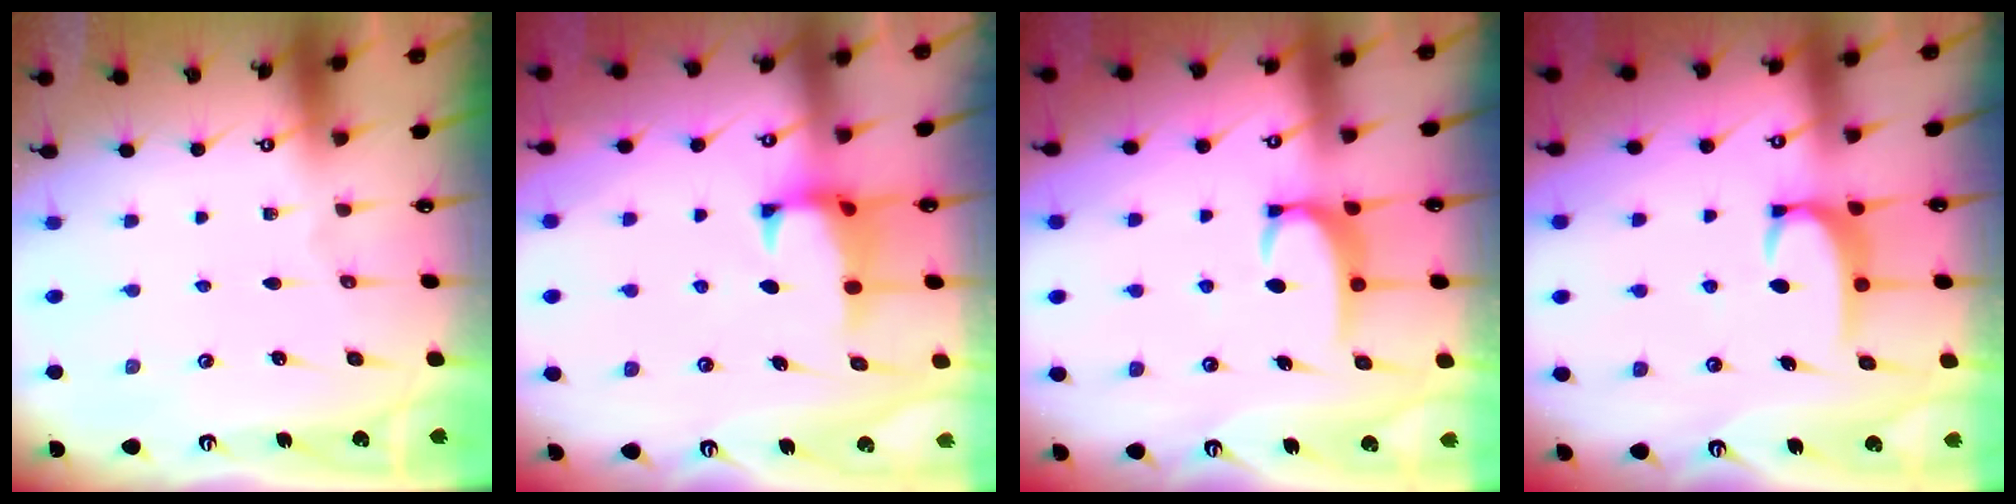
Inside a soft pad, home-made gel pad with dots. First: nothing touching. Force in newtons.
{"total": 0.9, "press": 0.3, "slide": 0.8}
{"total": 3.6, "press": 3.6, "slide": 0.4}
{"total": 3.3, "press": 3.3, "slide": 0.5}